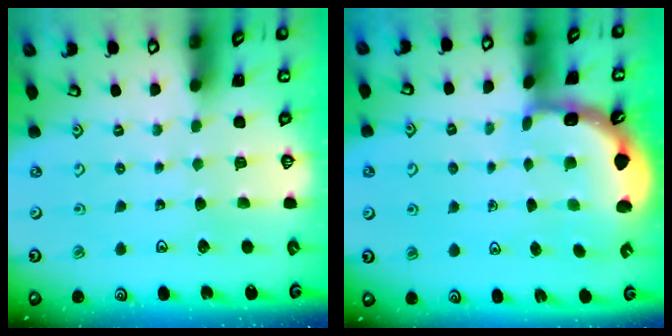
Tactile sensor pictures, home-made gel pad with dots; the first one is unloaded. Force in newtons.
{"total": 2.7, "press": 2.7, "slide": 0.6}